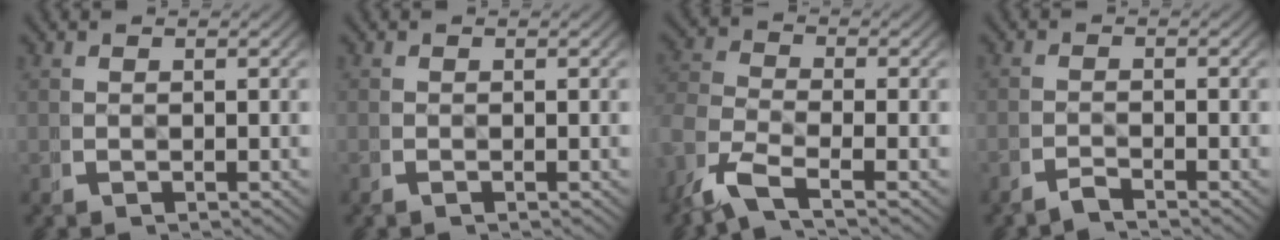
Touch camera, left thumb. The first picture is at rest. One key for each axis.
{"total": 0.0}
{"total": 6.1, "fx": -2.8, "fy": 3.4, "fz": 4.1, "tx": -0.108, "ty": -0.023, "tz": -0.048}
{"total": 1.4, "fx": -1.4, "fy": 0.0, "fz": 0.4, "tx": -0.004, "ty": 0.000, "tz": -0.034}